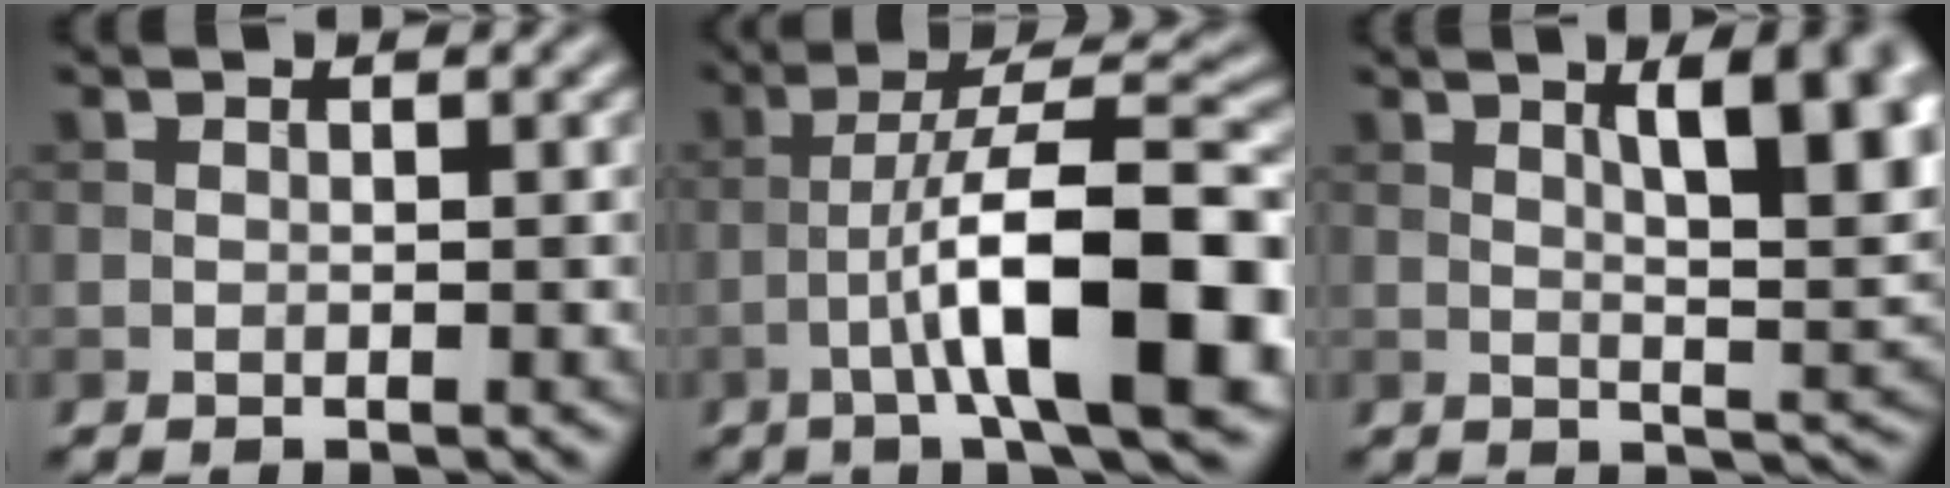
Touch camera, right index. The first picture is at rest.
{"total": 12.4, "force": [-3.7, 2.6, 11.6], "torque": [-0.173, 0.022, -0.053]}
{"total": 10.4, "force": [3.4, 3.5, 9.2], "torque": [-0.100, 0.013, 0.046]}